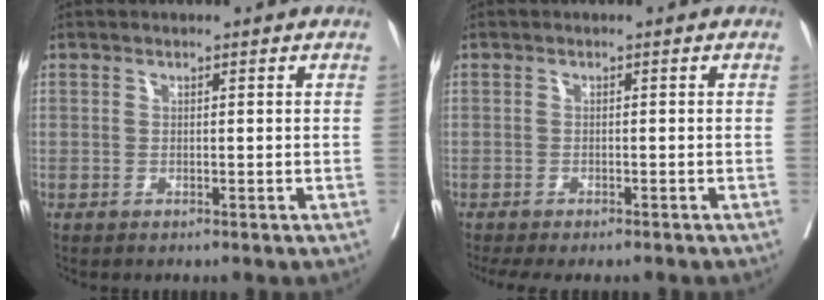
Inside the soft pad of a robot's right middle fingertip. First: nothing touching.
{"total": 5.8, "force": [-5.0, 1.9, 2.5], "torque": [-0.025, -0.006, -0.075]}